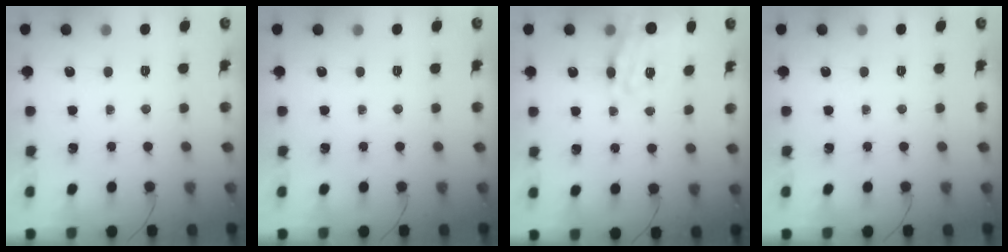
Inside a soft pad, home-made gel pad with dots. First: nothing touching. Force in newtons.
{"total": 0.0}
{"total": 14.9, "press": 14.5, "slide": 3.4}
{"total": 0.0}